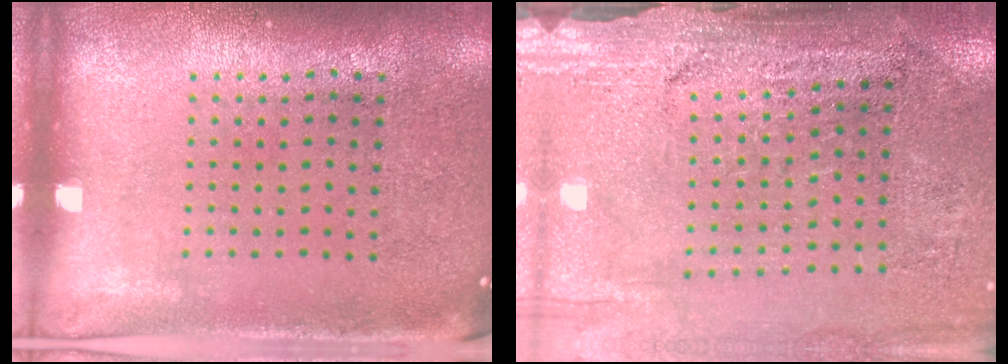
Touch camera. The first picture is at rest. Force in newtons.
{"total": 3.1, "press": 3.1, "slide": 0.3}